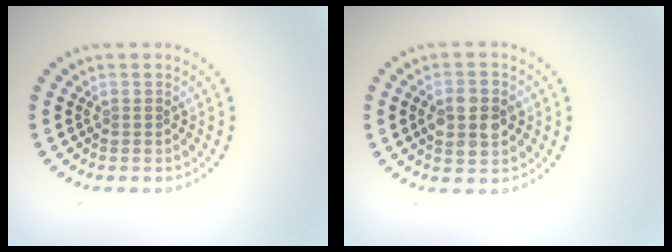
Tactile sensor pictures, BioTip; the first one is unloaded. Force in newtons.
{"total": 4.4, "press": 4.4, "slide": 0.1}